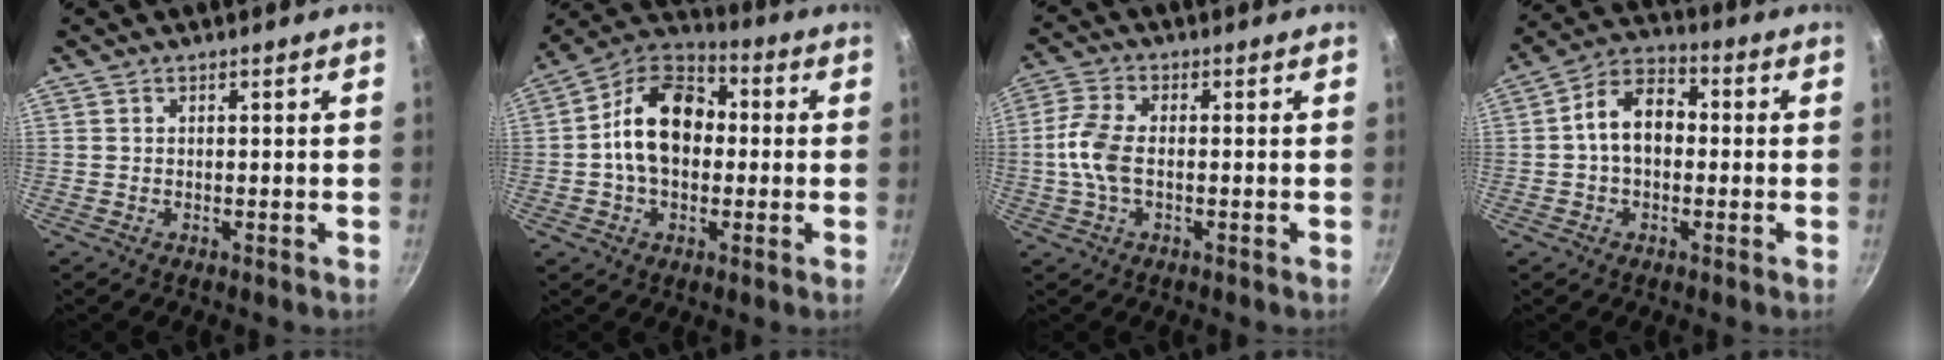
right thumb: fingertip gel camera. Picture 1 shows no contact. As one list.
[{"total": 15.3, "force": [0.2, 10.6, 11.1], "torque": [-0.152, 0.034, -0.018]}, {"total": 7.4, "force": [-0.8, 4.0, 6.1], "torque": [-0.132, 0.016, -0.025]}, {"total": 10.0, "force": [0.0, 6.8, 7.2], "torque": [-0.090, 0.034, -0.015]}]